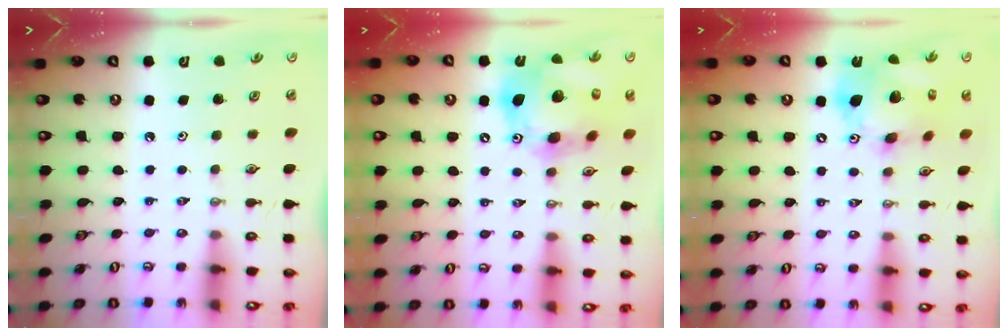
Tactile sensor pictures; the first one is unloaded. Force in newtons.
{"total": 19.0, "press": 18.9, "slide": 2.5}
{"total": 16.9, "press": 16.7, "slide": 2.6}